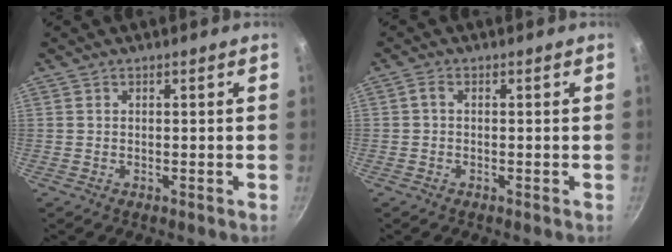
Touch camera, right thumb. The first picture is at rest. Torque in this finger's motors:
{"motor_torque": [0.12, -0.05, 0.41, -0.29, 0.09]}